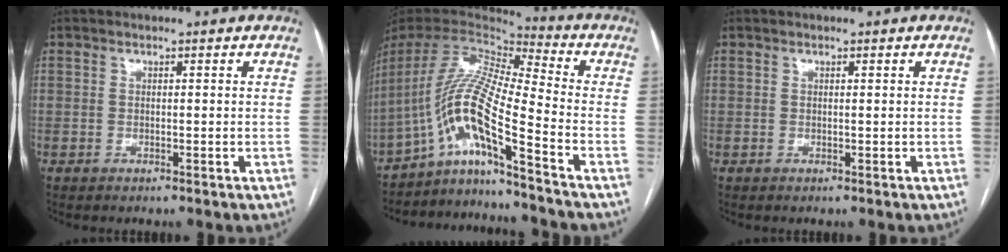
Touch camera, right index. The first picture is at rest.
{"total": 14.1, "force": [-9.1, -1.0, 10.7], "torque": [-0.218, 0.014, -0.170]}
{"total": 0.0}